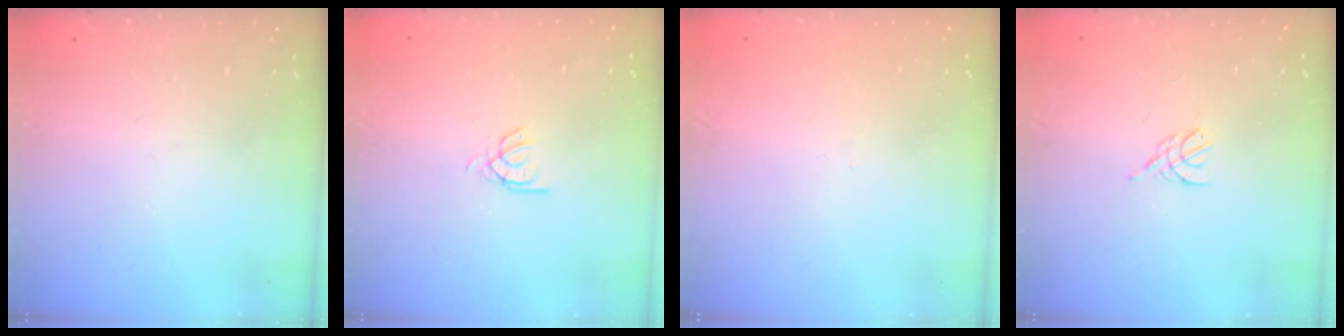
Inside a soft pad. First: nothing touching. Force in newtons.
{"total": 2.5, "press": 2.4, "slide": 0.3}
{"total": 0.0}
{"total": 3.4, "press": 3.3, "slide": 0.5}